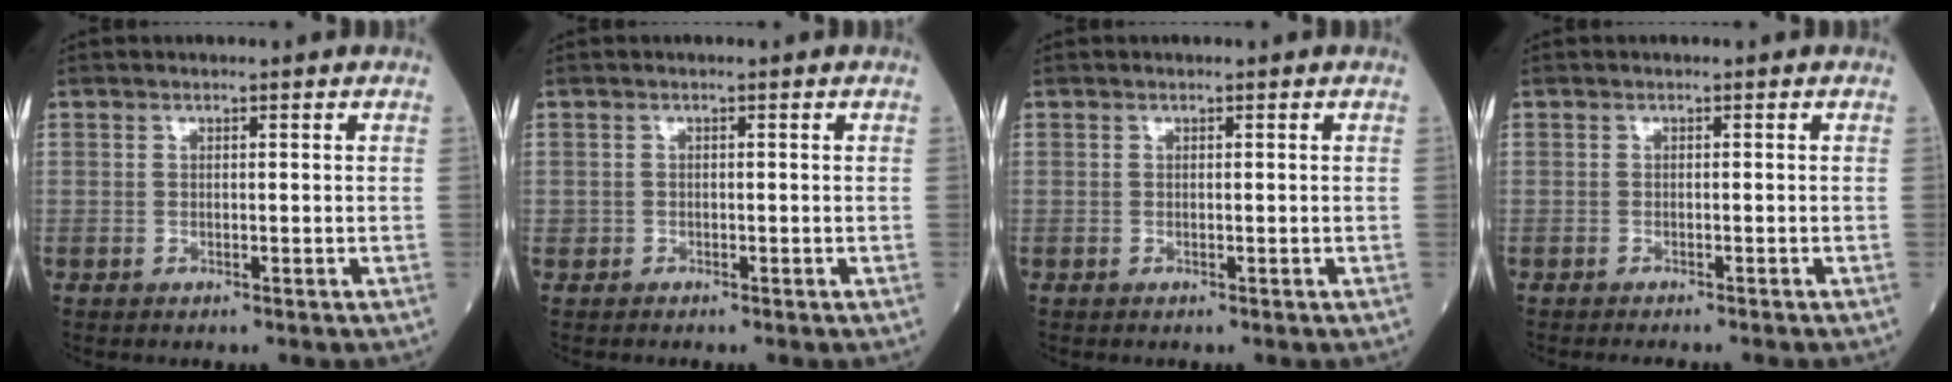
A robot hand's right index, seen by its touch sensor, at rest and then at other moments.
{"total": 0.9, "force": [-0.4, 0.8, -0.1], "torque": [-0.004, 0.004, -0.008]}
{"total": 0.0}
{"total": 4.2, "force": [-3.7, 0.0, 1.8], "torque": [-0.016, -0.004, -0.050]}